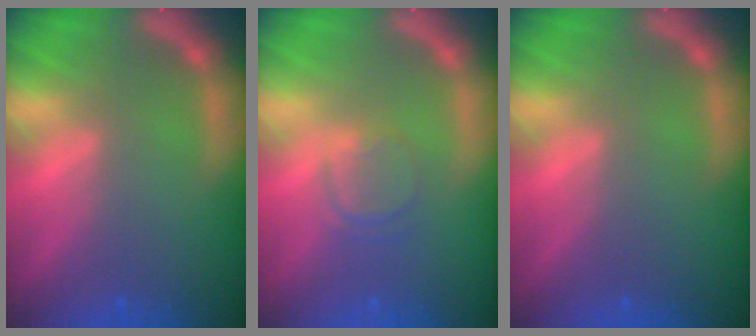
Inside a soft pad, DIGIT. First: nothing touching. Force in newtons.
{"total": 2.4}
{"total": 0.0}